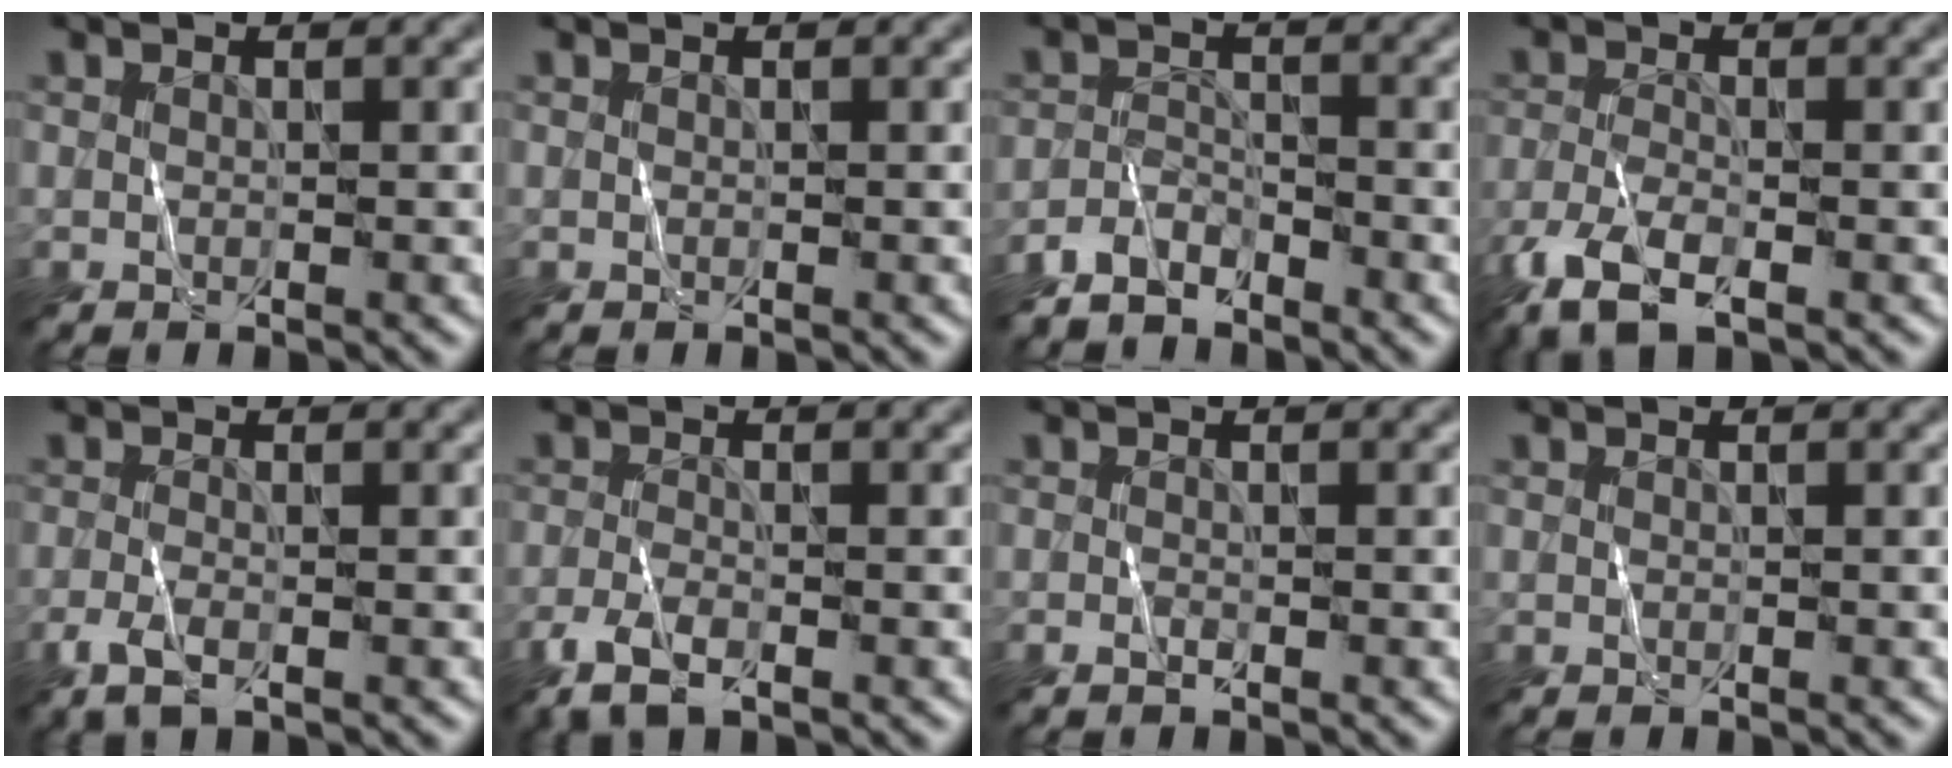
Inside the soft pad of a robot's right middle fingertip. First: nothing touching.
{"total": 0.0}
{"total": 2.7, "force": [-2.4, 0.9, 0.8], "torque": [-0.016, 0.002, -0.053]}
{"total": 4.9, "force": [-3.0, 1.8, 3.4], "torque": [-0.078, -0.014, -0.067]}
{"total": 2.3, "force": [-1.0, 0.8, 1.9], "torque": [-0.045, -0.006, -0.025]}
{"total": 3.3, "force": [-2.0, 1.2, 2.3], "torque": [-0.054, -0.008, -0.045]}
{"total": 0.6, "force": [-0.4, 0.2, 0.5], "torque": [-0.008, -0.002, -0.007]}
{"total": 0.0}